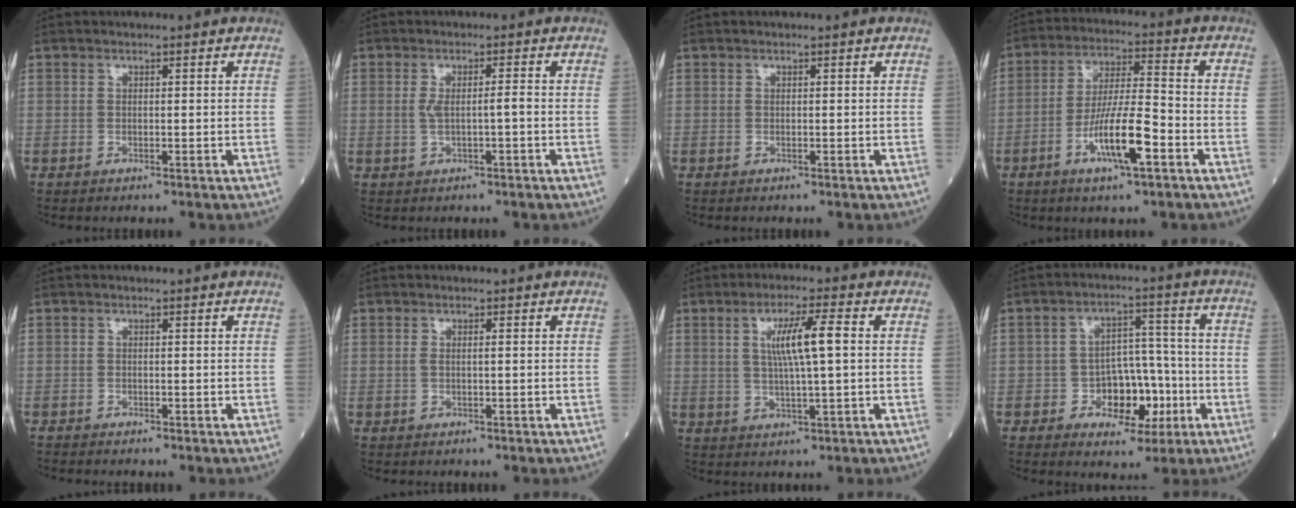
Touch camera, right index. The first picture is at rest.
{"total": 2.9, "force": [-0.3, 0.4, 2.9], "torque": [-0.057, 0.003, -0.004]}
{"total": 0.0}
{"total": 10.4, "force": [-4.4, 1.3, 9.4], "torque": [-0.174, -0.004, -0.080]}
{"total": 0.9, "force": [-0.9, 0.1, 0.1], "torque": [-0.007, -0.002, -0.018]}
{"total": 1.0, "force": [0.1, 0.2, 1.0], "torque": [-0.025, 0.001, 0.001]}
{"total": 7.0, "force": [1.3, 0.2, 6.9], "torque": [-0.124, 0.005, 0.024]}
{"total": 8.7, "force": [-2.9, 5.1, 6.4], "torque": [-0.091, 0.021, -0.040]}